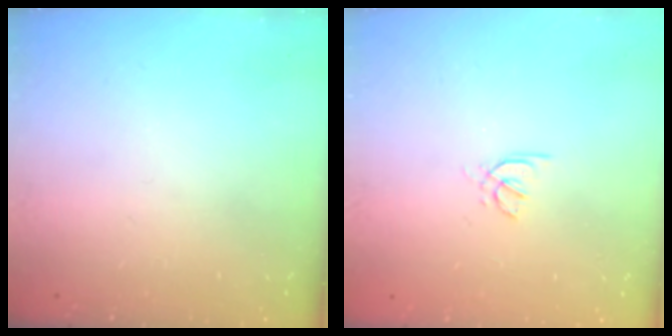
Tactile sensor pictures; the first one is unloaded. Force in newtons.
{"total": 1.2, "press": 1.2, "slide": 0.4}